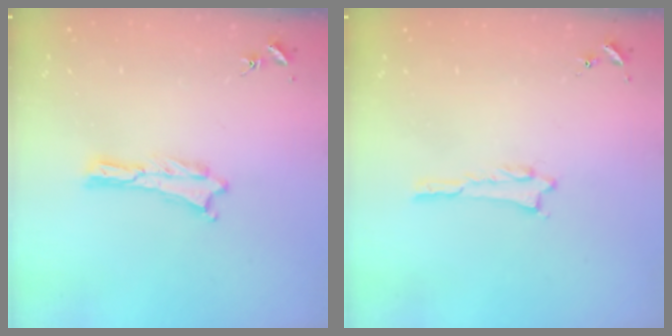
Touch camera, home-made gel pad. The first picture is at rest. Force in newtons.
{"total": 0.0}